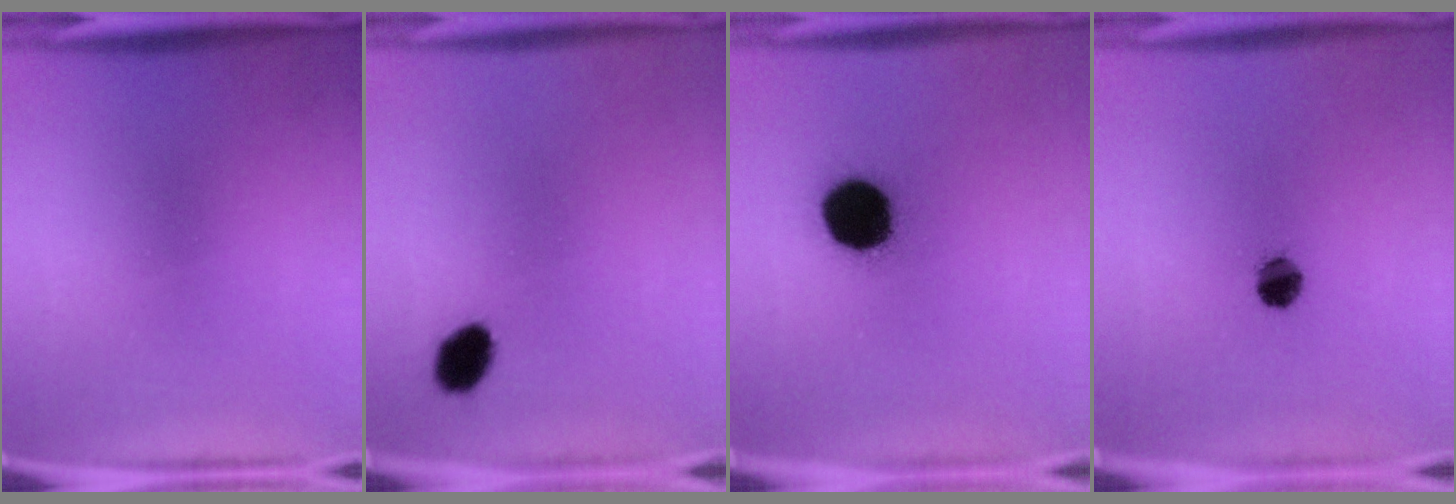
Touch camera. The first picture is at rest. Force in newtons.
{"total": 5.5}
{"total": 17.0}
{"total": 5.0}